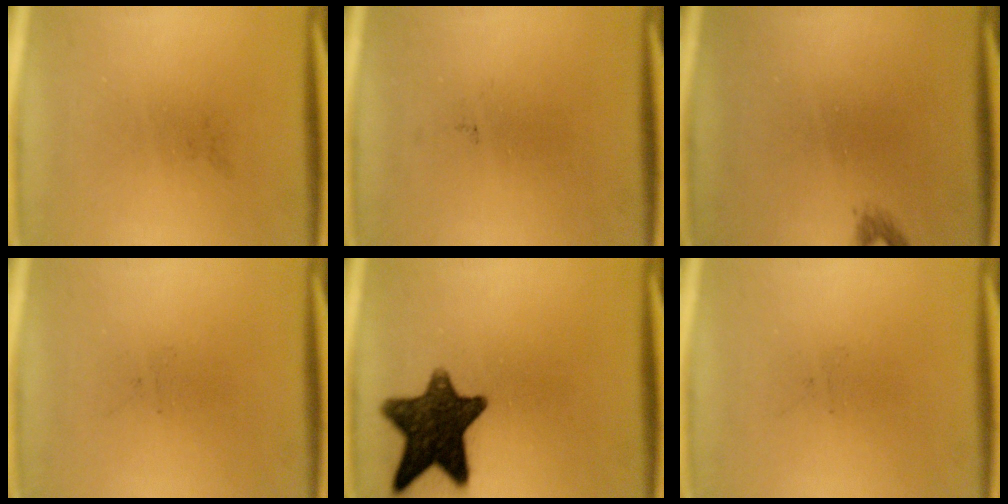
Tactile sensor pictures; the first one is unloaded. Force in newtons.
{"total": 0.0}
{"total": 0.9}
{"total": 0.0}
{"total": 13.5}
{"total": 0.0}